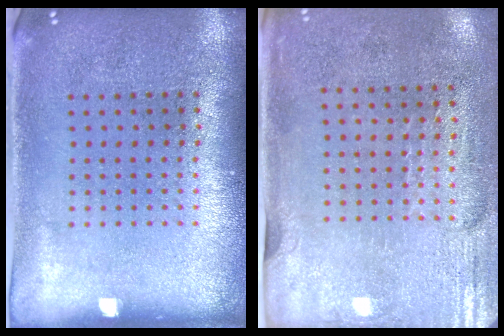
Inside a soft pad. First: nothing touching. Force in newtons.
{"total": 2.9, "press": 2.4, "slide": 1.6}